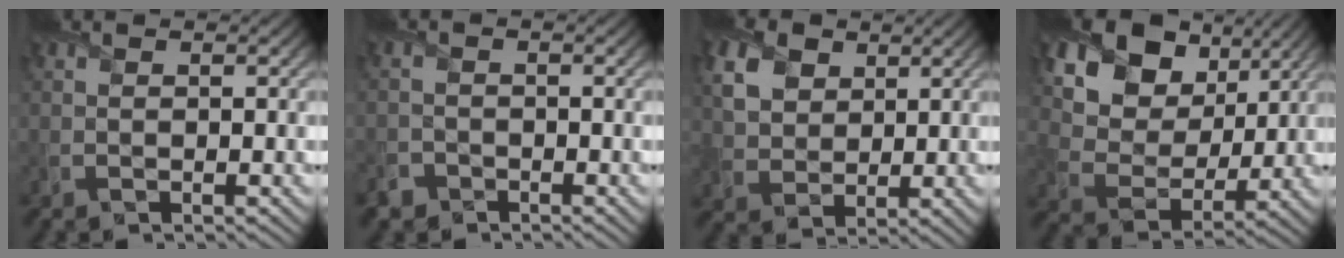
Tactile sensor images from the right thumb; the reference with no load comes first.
{"total": 2.5, "force": [-2.0, 1.4, 0.3], "torque": [-0.004, -0.005, -0.047]}
{"total": 7.0, "force": [3.0, 5.1, 3.9], "torque": [-0.114, 0.006, 0.056]}
{"total": 15.6, "force": [8.7, 10.5, 7.7], "torque": [-0.195, 0.020, 0.186]}